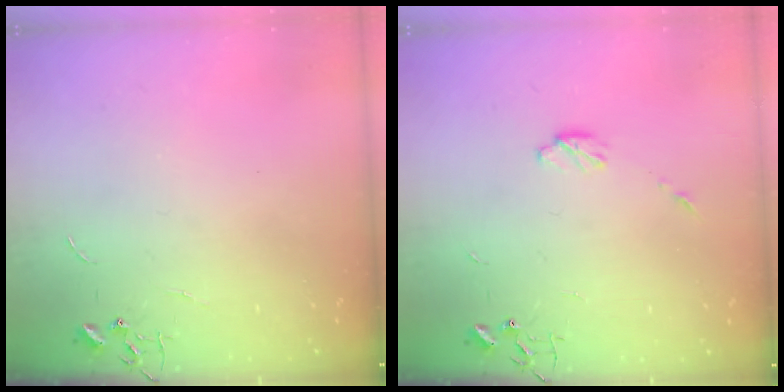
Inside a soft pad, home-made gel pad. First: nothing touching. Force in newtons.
{"total": 4.9, "press": 4.9, "slide": 0.6}